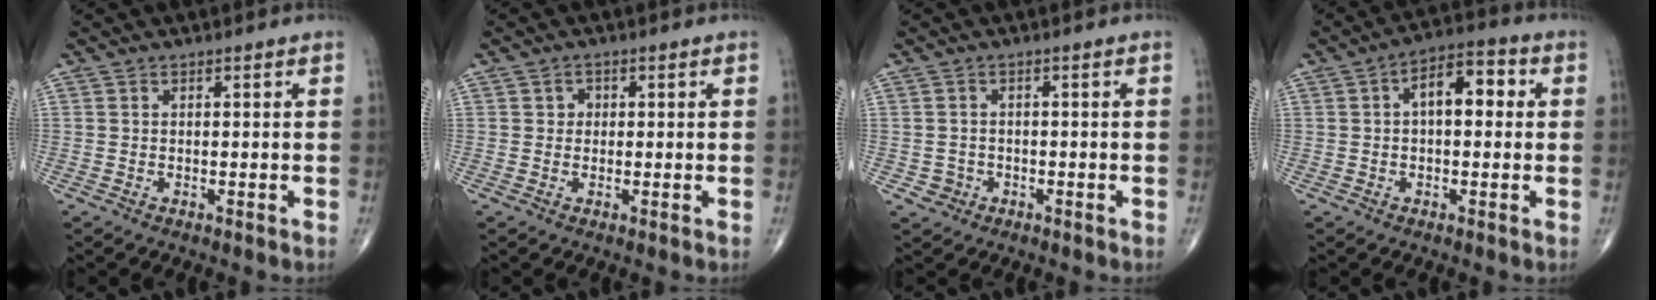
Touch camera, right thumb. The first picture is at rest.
{"total": 1.6, "force": [0.2, 1.4, 0.5], "torque": [0.002, 0.003, 0.000]}
{"total": 2.0, "force": [-0.8, 1.9, 0.1], "torque": [0.008, 0.009, -0.014]}
{"total": 8.3, "force": [1.3, 4.3, 7.0], "torque": [-0.089, 0.024, 0.011]}